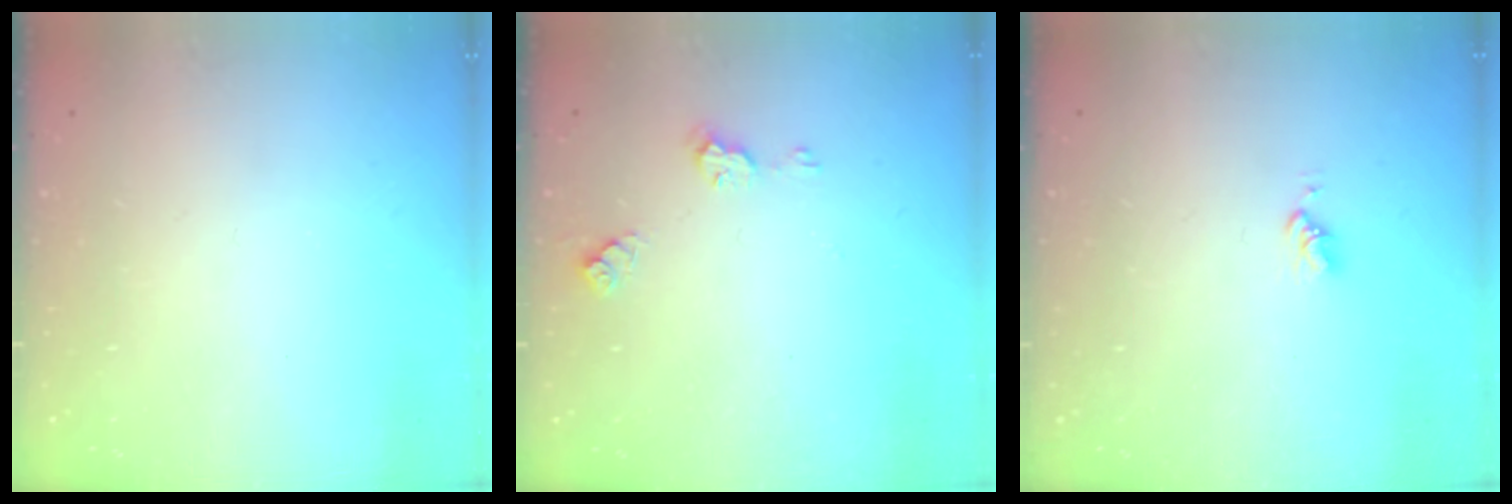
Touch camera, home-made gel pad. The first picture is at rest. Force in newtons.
{"total": 5.1, "press": 5.0, "slide": 0.6}
{"total": 2.6, "press": 2.6, "slide": 0.4}